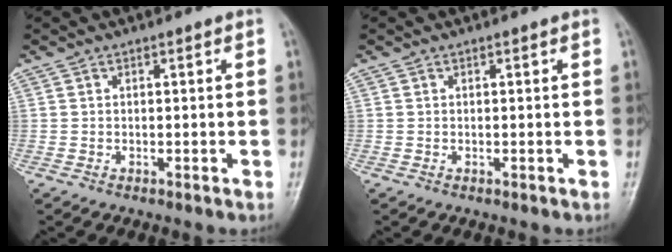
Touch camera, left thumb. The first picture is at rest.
{"total": 0.0}